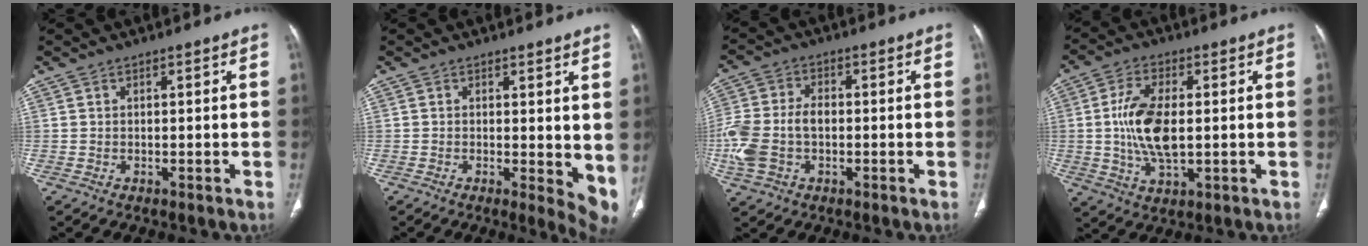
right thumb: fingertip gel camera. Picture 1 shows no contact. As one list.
[{"total": 6.4, "force": [0.7, 2.5, 5.9], "torque": [-0.068, -0.016, 0.010]}, {"total": 10.8, "force": [-1.8, 7.3, 7.8], "torque": [-0.183, 0.025, -0.034]}, {"total": 11.0, "force": [0.2, 5.4, 9.5], "torque": [-0.193, -0.004, 0.008]}]